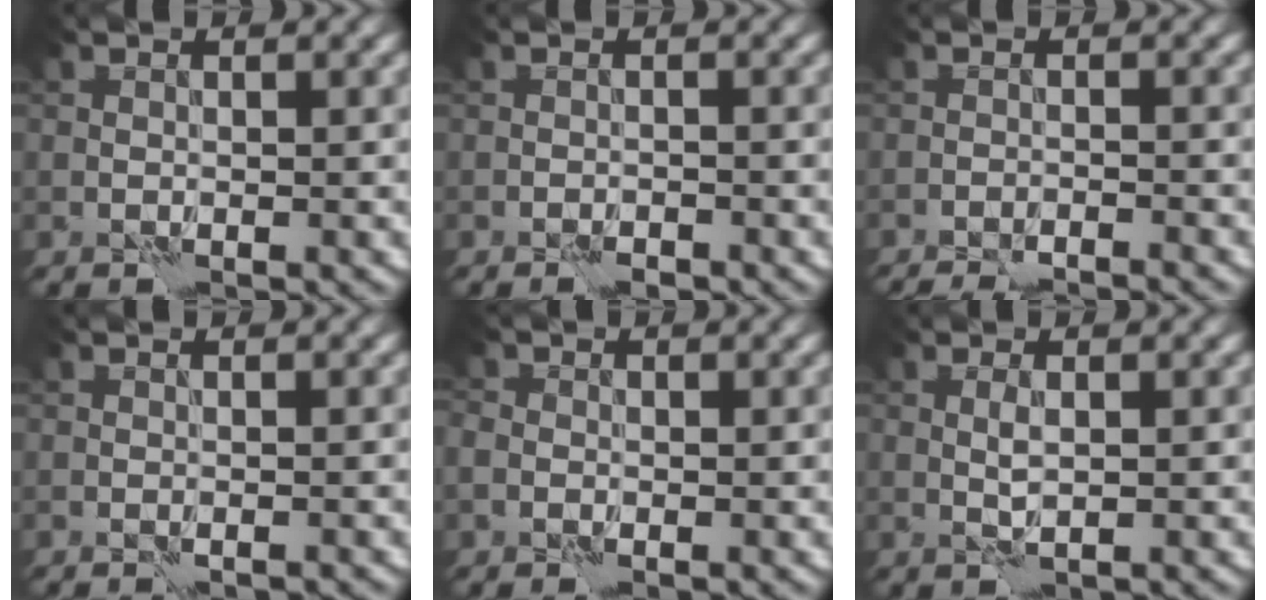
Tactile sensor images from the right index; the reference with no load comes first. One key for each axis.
{"total": 1.3, "fx": -1.1, "fy": 0.4, "fz": 0.6, "tx": -0.007, "ty": 0.002, "tz": -0.020}
{"total": 5.0, "fx": -4.8, "fy": 0.7, "fz": 1.5, "tx": -0.020, "ty": 0.002, "tz": -0.070}
{"total": 1.1, "fx": -1.0, "fy": 0.0, "fz": 0.5, "tx": -0.010, "ty": 0.002, "tz": -0.016}
{"total": 1.4, "fx": -0.7, "fy": 1.1, "fz": 0.5, "tx": -0.002, "ty": 0.000, "tz": -0.016}
{"total": 1.1, "fx": 0.2, "fy": 0.3, "fz": 1.0, "tx": -0.024, "ty": 0.000, "tz": 0.004}